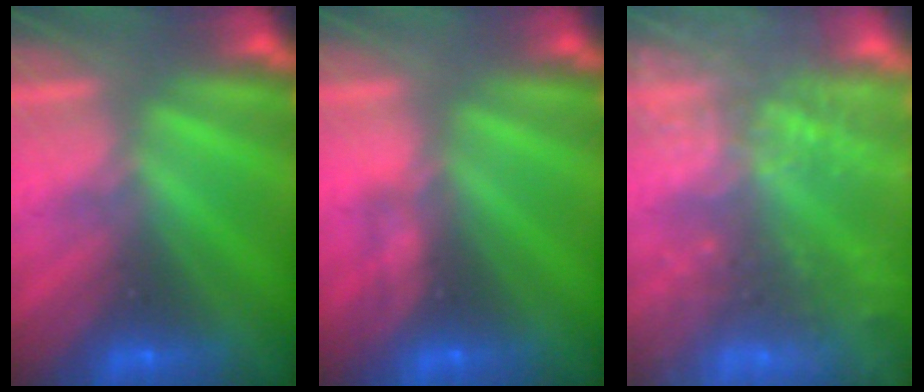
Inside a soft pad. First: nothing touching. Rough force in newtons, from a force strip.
{"total": 3.5}
{"total": 7.0}